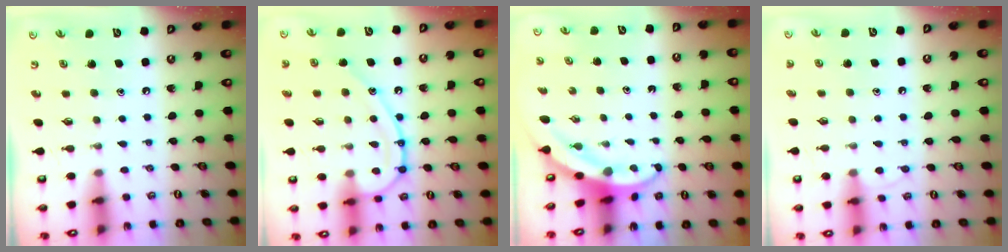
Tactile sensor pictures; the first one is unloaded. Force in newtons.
{"total": 14.6, "press": 14.5, "slide": 1.5}
{"total": 3.9, "press": 3.9, "slide": 0.5}
{"total": 5.8, "press": 5.7, "slide": 0.6}